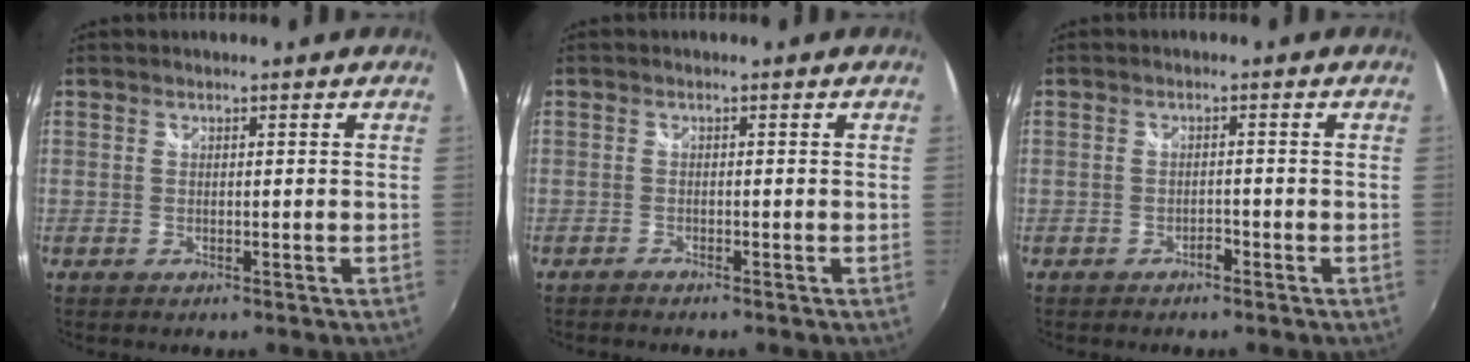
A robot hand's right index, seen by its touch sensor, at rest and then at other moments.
{"total": 1.0, "force": [-1.0, 0.2, 0.2], "torque": [-0.009, -0.004, -0.020]}
{"total": 1.3, "force": [-1.0, 0.5, 0.5], "torque": [-0.009, 0.001, -0.018]}